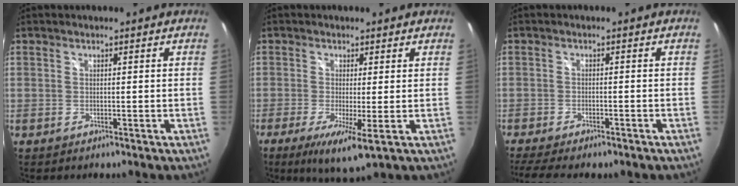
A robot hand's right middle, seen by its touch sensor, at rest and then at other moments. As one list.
[{"total": 6.7, "force": [-2.0, 0.8, 6.4], "torque": [-0.128, -0.022, -0.034]}, {"total": 8.4, "force": [-6.8, 2.0, 4.6], "torque": [-0.108, -0.028, -0.107]}]